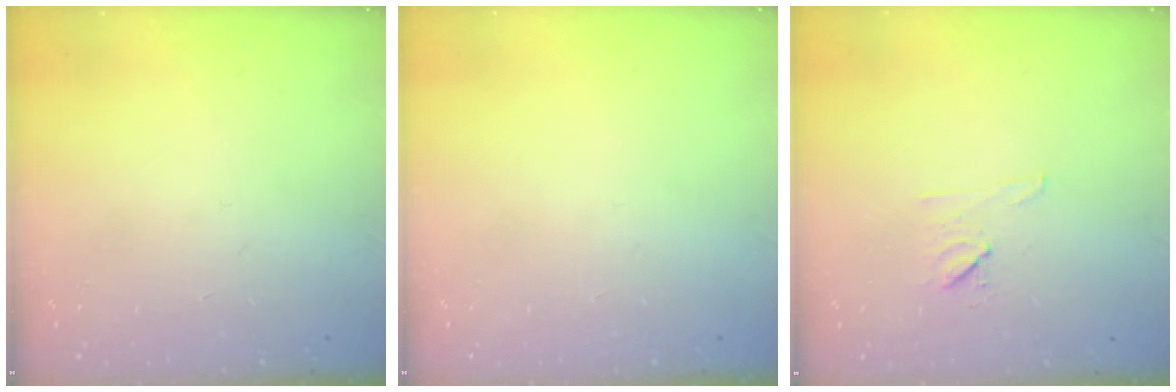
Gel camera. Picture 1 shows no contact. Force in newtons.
{"total": 0.0}
{"total": 6.7, "press": 6.6, "slide": 1.1}